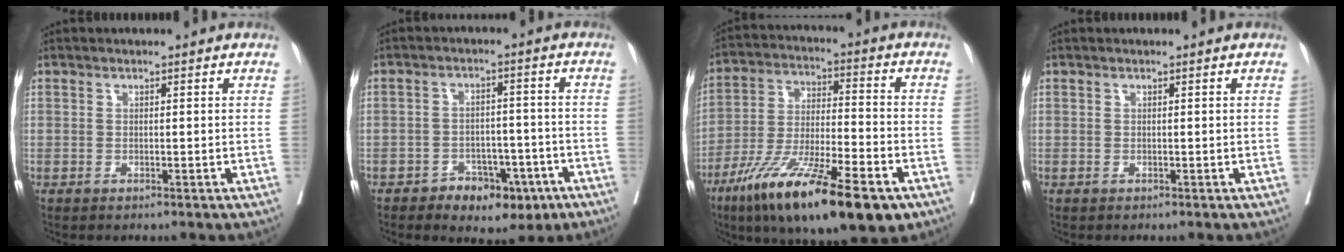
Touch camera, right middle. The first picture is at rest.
{"total": 7.5, "force": [-4.3, 4.5, 4.2], "torque": [-0.051, 0.015, -0.057]}
{"total": 21.2, "force": [-12.4, 4.1, 16.7], "torque": [-0.268, -0.039, -0.209]}
{"total": 0.0}